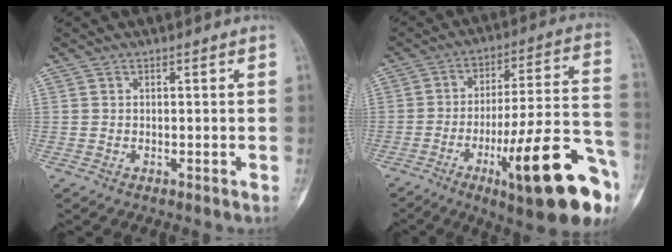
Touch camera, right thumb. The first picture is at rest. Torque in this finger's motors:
{"motor_torque": [0.58, 0.70, 1.38, -1.38, 0.21]}